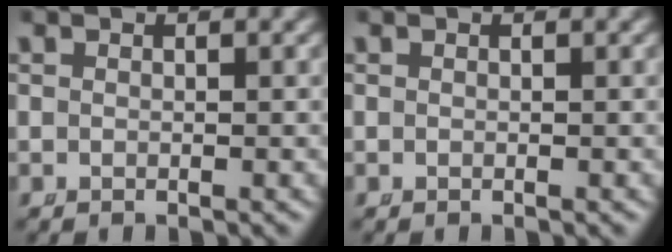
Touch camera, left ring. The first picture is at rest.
{"total": 0.0}